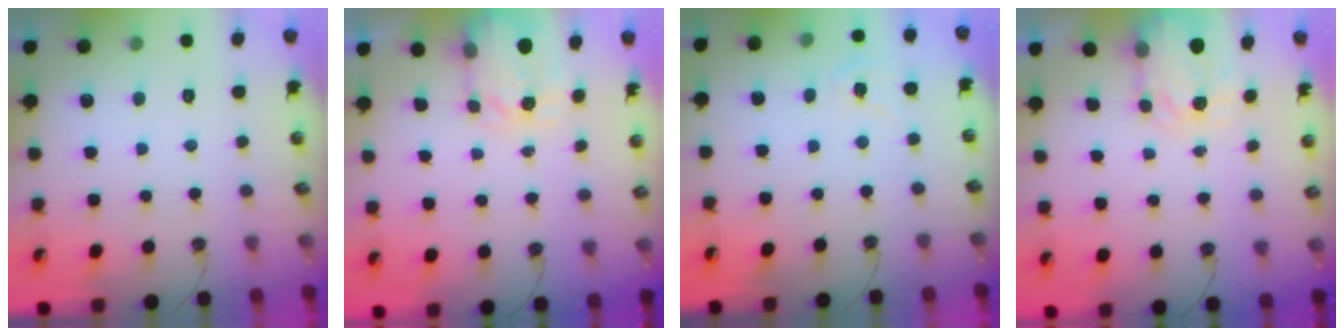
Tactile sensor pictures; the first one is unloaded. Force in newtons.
{"total": 3.5, "press": 3.4, "slide": 0.4}
{"total": 5.0, "press": 5.0, "slide": 0.5}
{"total": 3.8, "press": 3.8, "slide": 0.5}